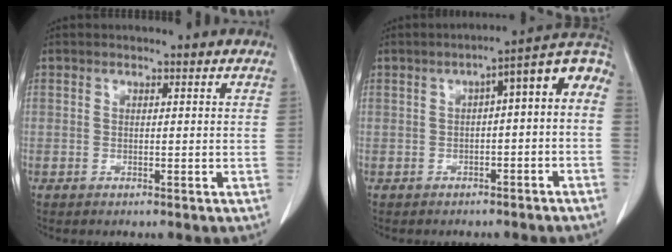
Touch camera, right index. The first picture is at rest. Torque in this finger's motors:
{"motor_torque": [0.34, 0.11, 0.18, 0.04]}